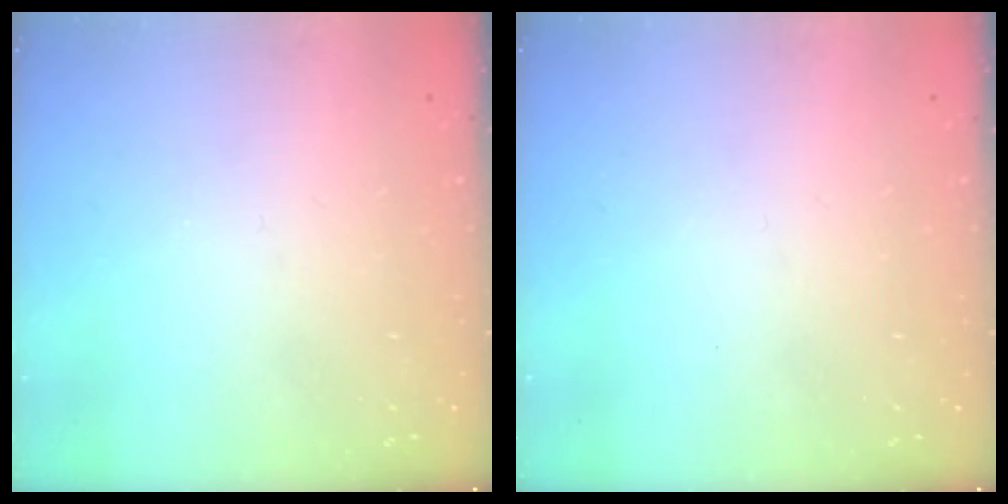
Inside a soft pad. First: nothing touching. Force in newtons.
{"total": 0.0}